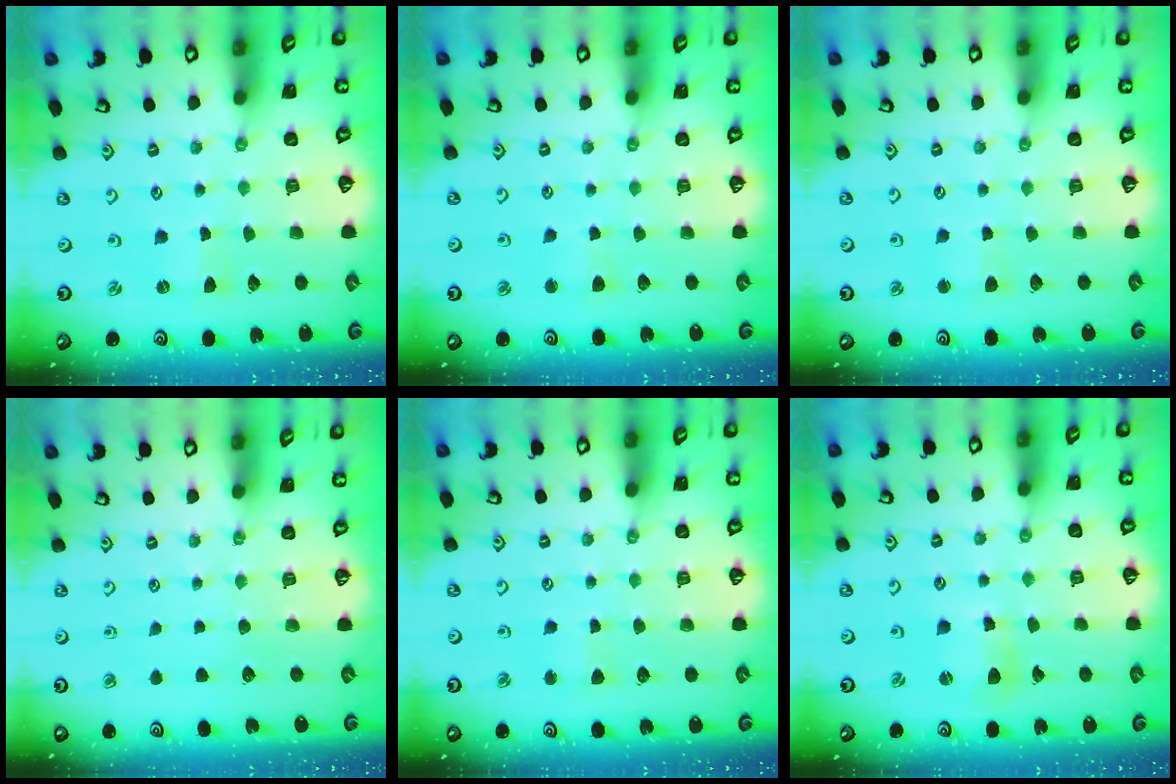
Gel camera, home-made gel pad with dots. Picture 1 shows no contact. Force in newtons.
{"total": 2.4, "press": 2.4, "slide": 0.5}
{"total": 2.6, "press": 2.6, "slide": 0.4}
{"total": 0.0}
{"total": 2.5, "press": 2.5, "slide": 0.3}
{"total": 6.7, "press": 6.6, "slide": 1.1}